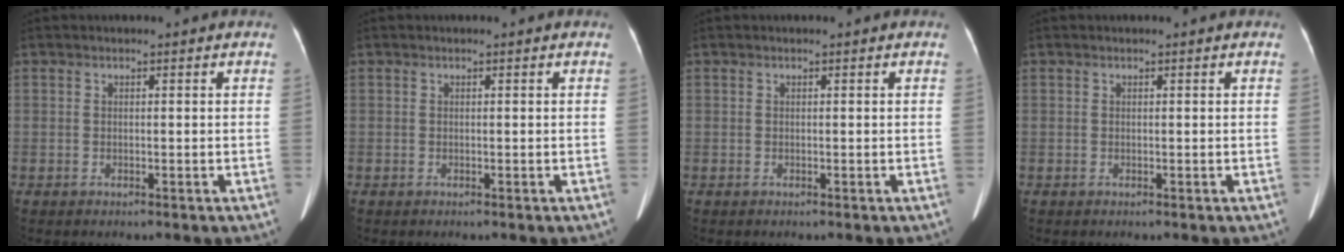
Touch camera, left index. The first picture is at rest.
{"total": 0.0}
{"total": 0.0}
{"total": 0.0}